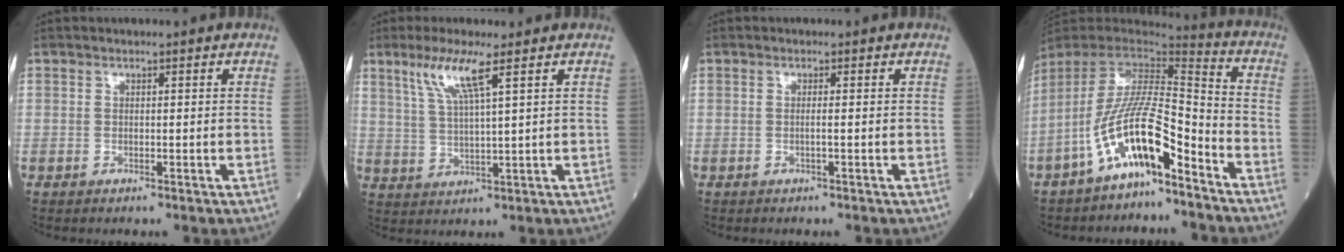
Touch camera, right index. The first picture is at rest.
{"total": 6.8, "force": [3.8, -0.1, 5.7], "torque": [-0.120, -0.001, 0.080]}
{"total": 0.9, "force": [-0.1, -0.2, 0.8], "torque": [-0.017, -0.001, -0.003]}
{"total": 13.9, "force": [-7.9, 3.0, 11.0], "torque": [-0.214, 0.008, -0.146]}